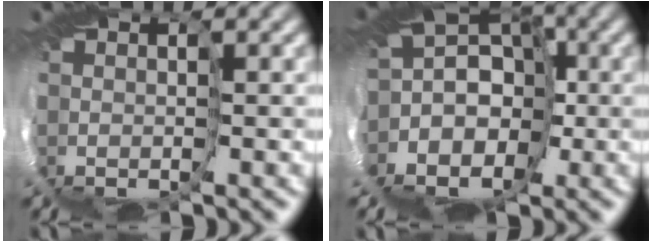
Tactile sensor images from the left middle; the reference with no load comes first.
{"total": 8.4, "force": [-4.1, 6.2, 3.9], "torque": [-0.092, 0.028, -0.082]}